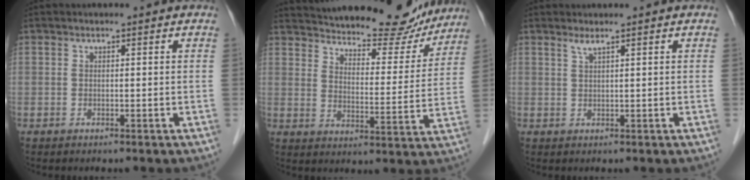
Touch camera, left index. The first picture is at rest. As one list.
[{"total": 22.6, "force": [20.9, 5.5, 6.7], "torque": [-0.100, -0.026, 0.271]}, {"total": 1.1, "force": [0.8, -0.2, 0.8], "torque": [-0.022, 0.001, 0.019]}]